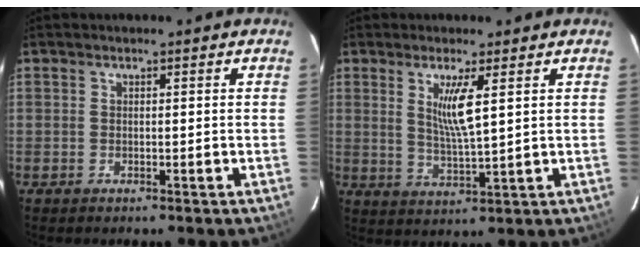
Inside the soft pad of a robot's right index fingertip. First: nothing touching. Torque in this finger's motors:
{"motor_torque": [0.17, 0.10, 0.35, 0.09]}